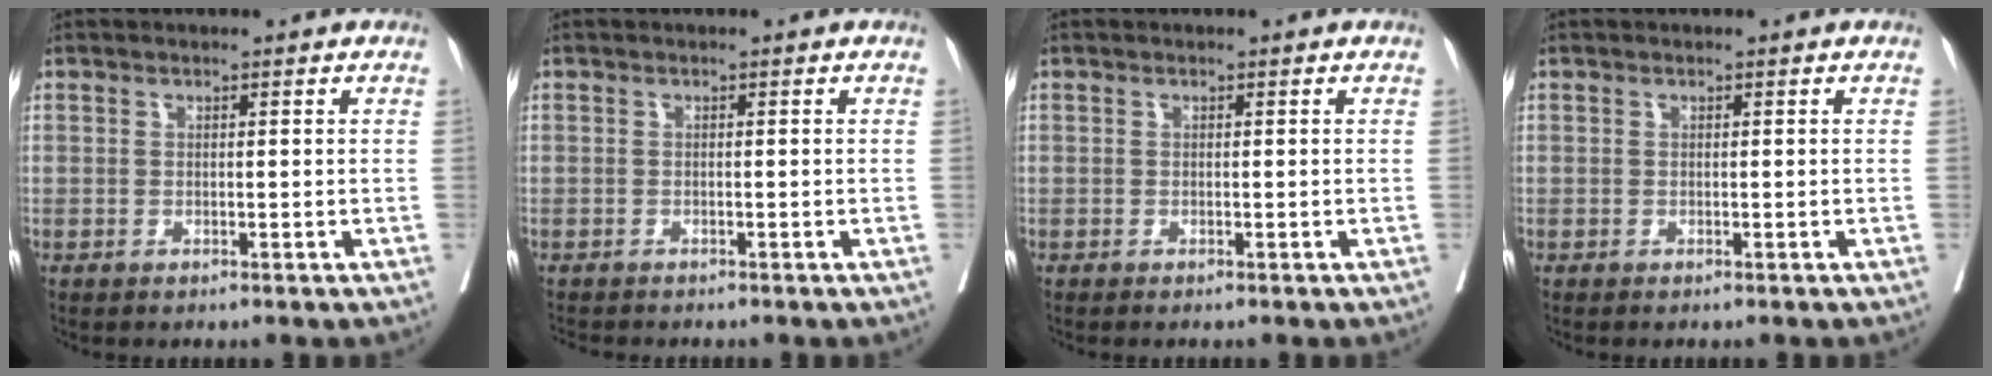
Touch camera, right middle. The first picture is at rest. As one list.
[{"total": 3.0, "force": [-2.8, 0.4, 1.0], "torque": [-0.022, -0.009, -0.042]}, {"total": 1.1, "force": [-1.0, 0.1, 0.5], "torque": [-0.006, -0.002, -0.014]}, {"total": 0.0}]